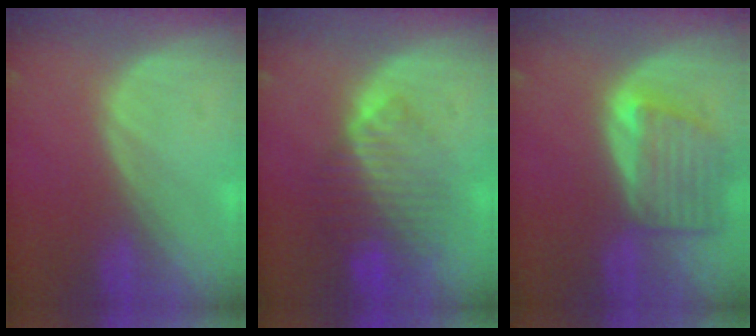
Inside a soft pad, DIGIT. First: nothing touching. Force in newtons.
{"total": 8.0, "press": 7.2, "slide": 3.3}
{"total": 7.5, "press": 6.9, "slide": 3.1}